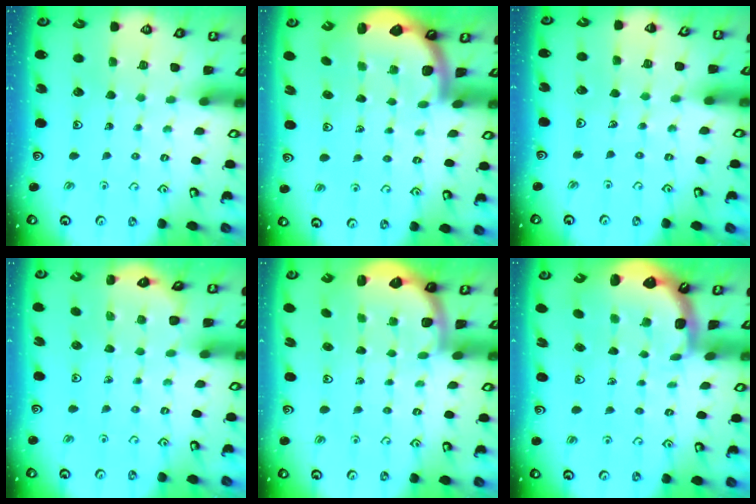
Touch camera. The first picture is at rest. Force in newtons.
{"total": 2.4, "press": 2.3, "slide": 0.4}
{"total": 3.9, "press": 3.9, "slide": 0.4}
{"total": 2.3, "press": 1.9, "slide": 1.3}
{"total": 2.1, "press": 1.9, "slide": 1.0}
{"total": 2.8, "press": 1.6, "slide": 2.2}